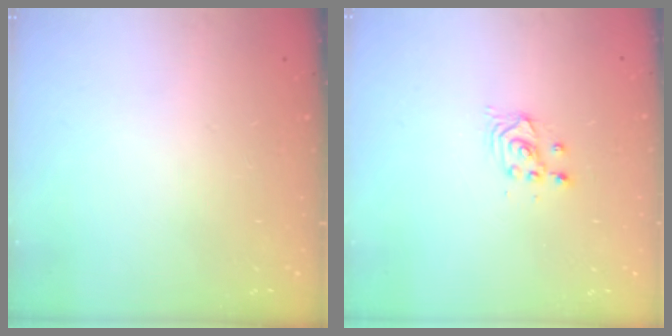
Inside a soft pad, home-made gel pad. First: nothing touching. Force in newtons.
{"total": 2.4, "press": 2.4, "slide": 0.2}